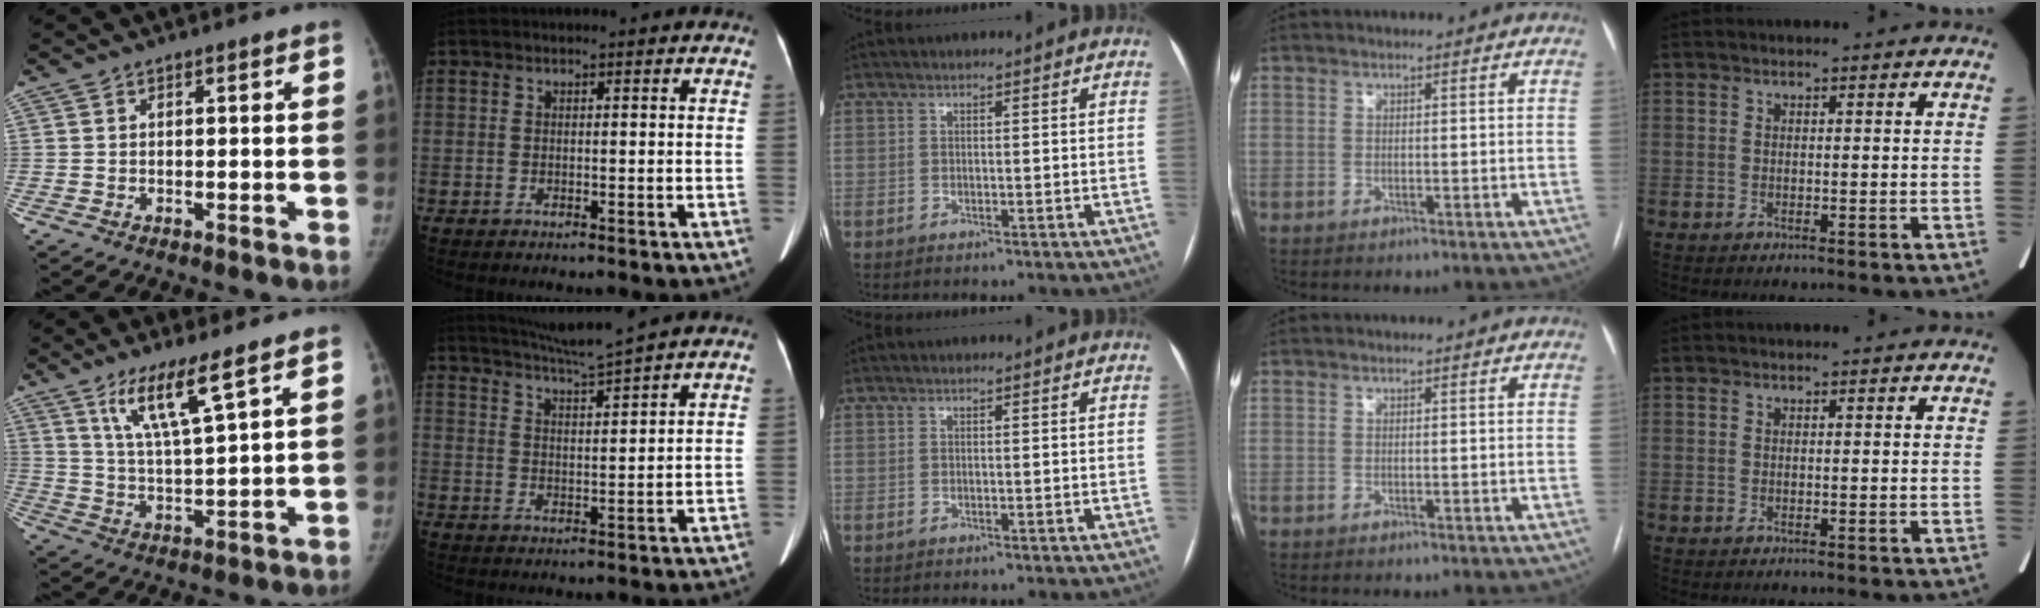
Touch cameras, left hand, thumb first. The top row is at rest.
{"thumb": {"total": 9.4, "force": [5.9, 0.7, 7.4], "torque": [-0.139, -0.037, 0.116]}, "index": {"total": 5.9, "force": [5.2, -2.0, 1.8], "torque": [-0.039, -0.011, 0.101]}}